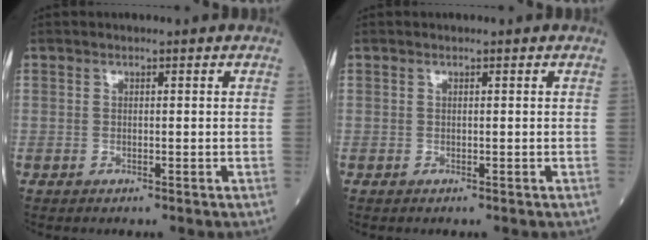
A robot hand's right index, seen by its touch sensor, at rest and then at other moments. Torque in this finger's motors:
{"motor_torque": [-0.18, -0.11, 0.05, -0.01]}